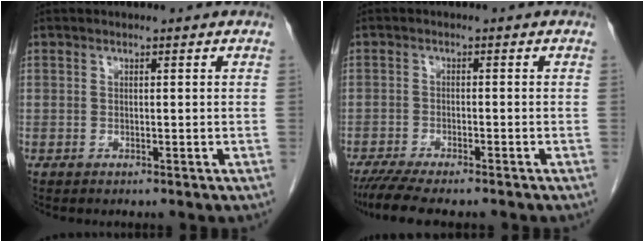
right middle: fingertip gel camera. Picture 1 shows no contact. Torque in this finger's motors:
{"motor_torque": [0.78, -0.76, 0.08, 0.04]}